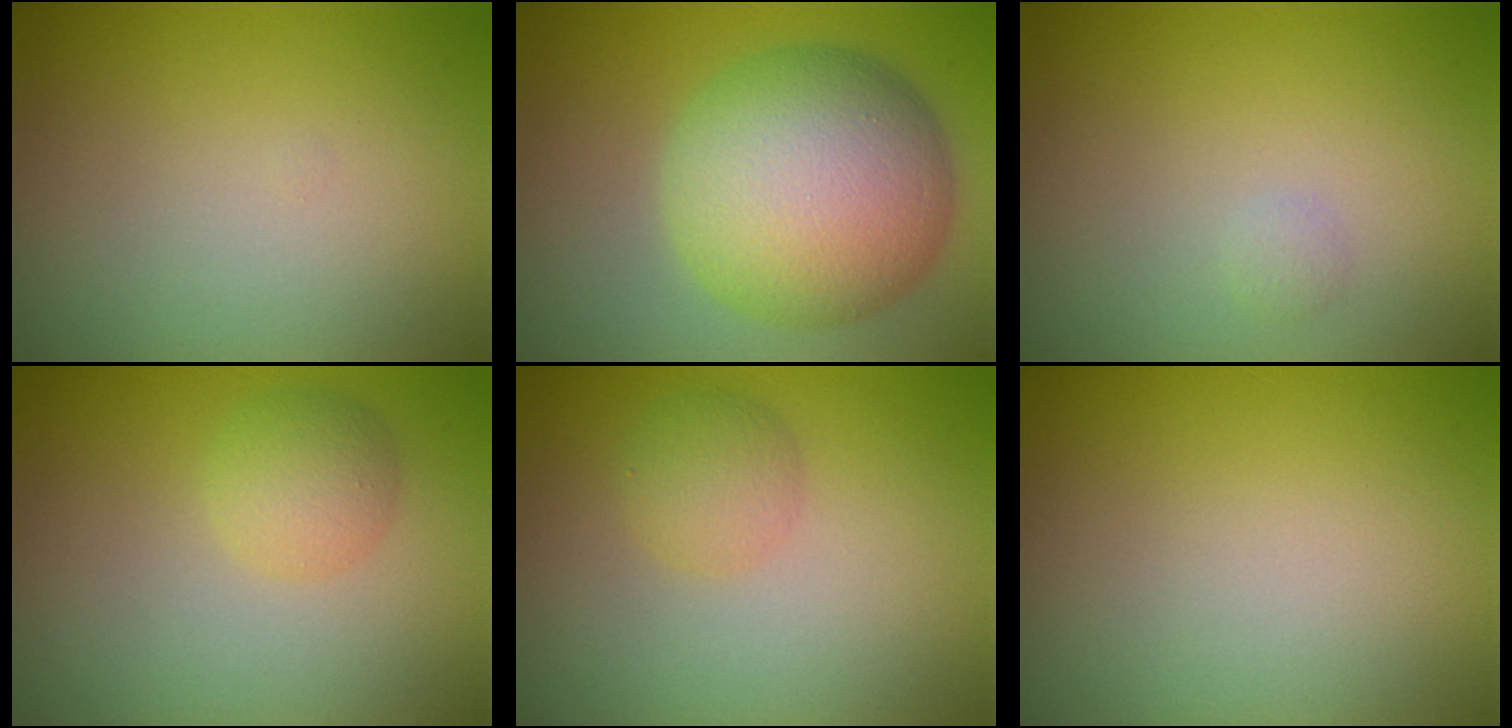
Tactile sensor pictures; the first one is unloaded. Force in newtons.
{"total": 12.0, "press": 12.0, "slide": 0.4}
{"total": 0.6, "press": 0.6, "slide": 0.0}
{"total": 2.4, "press": 2.4, "slide": 0.1}
{"total": 2.1, "press": 2.1, "slide": 0.0}
{"total": 0.0}